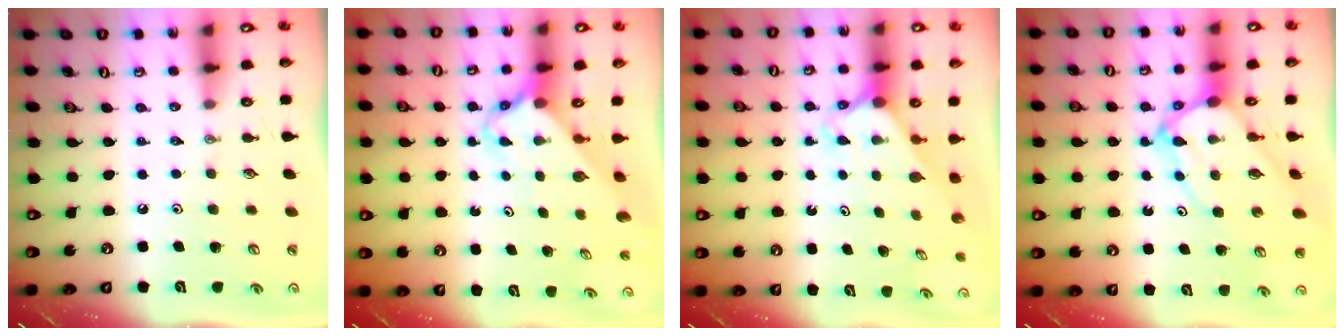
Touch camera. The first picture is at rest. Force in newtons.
{"total": 2.7, "press": 2.7, "slide": 0.2}
{"total": 2.2, "press": 2.2, "slide": 0.2}
{"total": 8.8, "press": 8.8, "slide": 1.0}